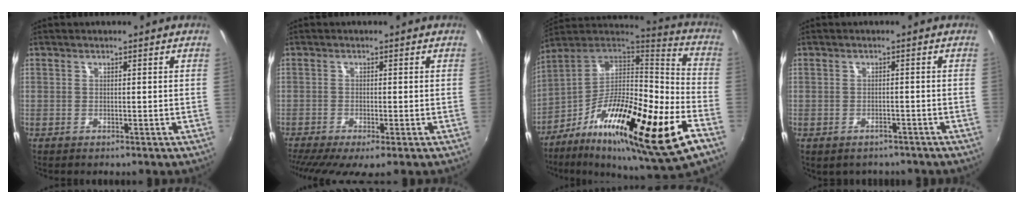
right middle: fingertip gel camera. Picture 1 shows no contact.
{"total": 7.0, "force": [-5.0, 0.8, 4.9], "torque": [-0.106, -0.041, -0.082]}
{"total": 27.6, "force": [-12.6, 4.4, 24.1], "torque": [-0.401, -0.037, -0.223]}
{"total": 3.2, "force": [-2.4, 1.8, 0.9], "torque": [-0.023, -0.010, -0.032]}